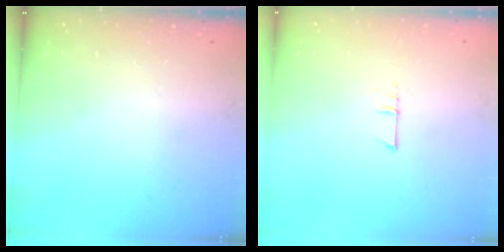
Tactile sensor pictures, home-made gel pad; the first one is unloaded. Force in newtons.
{"total": 4.6, "press": 4.6, "slide": 0.4}